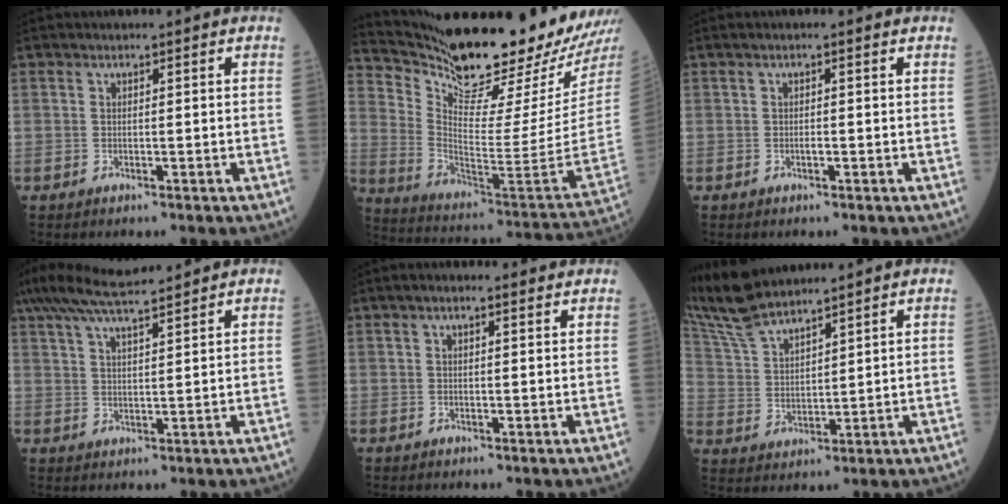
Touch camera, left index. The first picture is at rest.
{"total": 26.5, "force": [23.1, 0.8, 13.0], "torque": [-0.232, -0.102, 0.345]}
{"total": 0.7, "force": [-0.1, 0.0, 0.7], "torque": [-0.015, 0.000, -0.003]}
{"total": 9.9, "force": [8.8, -0.2, 4.4], "torque": [-0.087, 0.028, 0.151]}
{"total": 3.4, "force": [2.6, 0.7, 2.1], "torque": [-0.035, 0.025, 0.038]}
{"total": 9.7, "force": [9.0, 1.0, 3.4], "torque": [-0.092, 0.018, 0.191]}